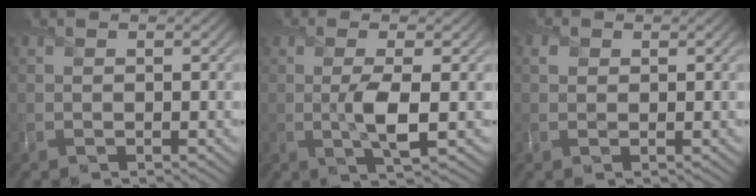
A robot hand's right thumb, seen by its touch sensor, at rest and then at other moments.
{"total": 3.9, "force": [-0.3, 0.8, 3.8], "torque": [-0.075, -0.002, -0.006]}
{"total": 1.0, "force": [0.5, 0.8, 0.2], "torque": [-0.003, 0.002, 0.008]}